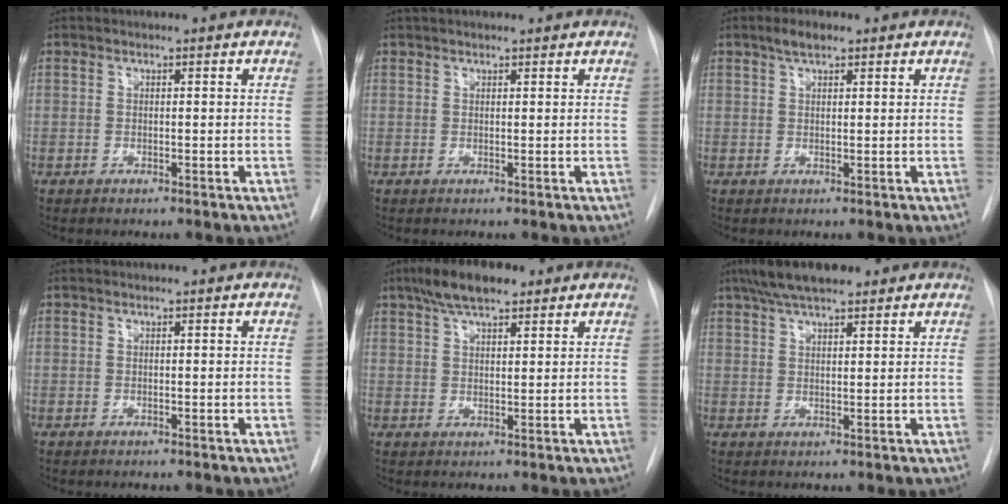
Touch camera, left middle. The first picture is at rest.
{"total": 2.9, "force": [2.5, 0.8, 1.2], "torque": [-0.016, 0.032, 0.040]}
{"total": 2.4, "force": [1.6, 0.9, 1.5], "torque": [-0.031, 0.007, 0.029]}
{"total": 0.0}
{"total": 7.1, "force": [4.9, 2.2, 4.6], "torque": [-0.089, 0.018, 0.085]}
{"total": 8.3, "force": [6.3, 2.2, 4.9], "torque": [-0.088, 0.025, 0.107]}